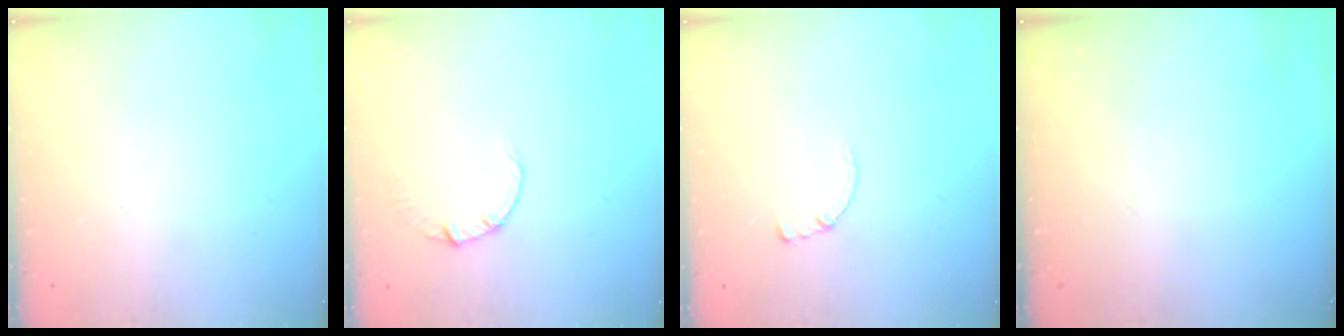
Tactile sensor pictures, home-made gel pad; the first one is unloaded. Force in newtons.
{"total": 0.5, "press": 0.5, "slide": 0.1}
{"total": 0.7, "press": 0.6, "slide": 0.1}
{"total": 0.0}